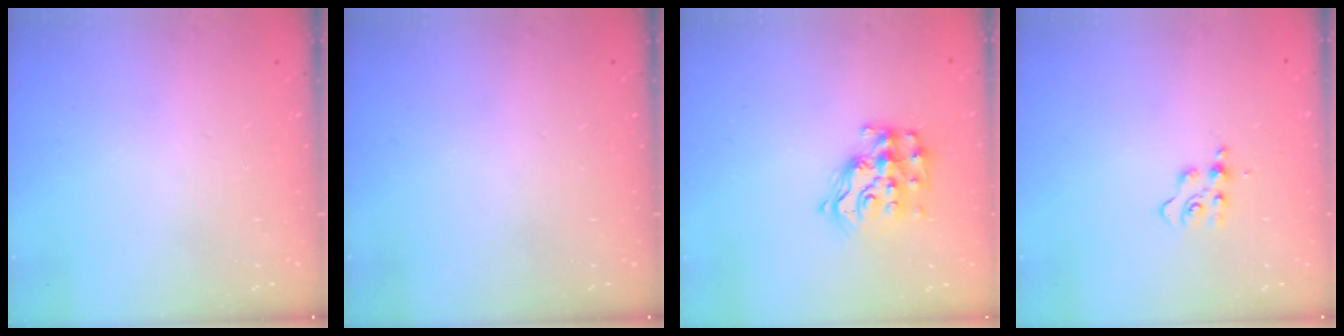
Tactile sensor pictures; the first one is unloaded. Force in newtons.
{"total": 0.0}
{"total": 13.4, "press": 13.3, "slide": 0.8}
{"total": 6.8, "press": 6.7, "slide": 0.8}